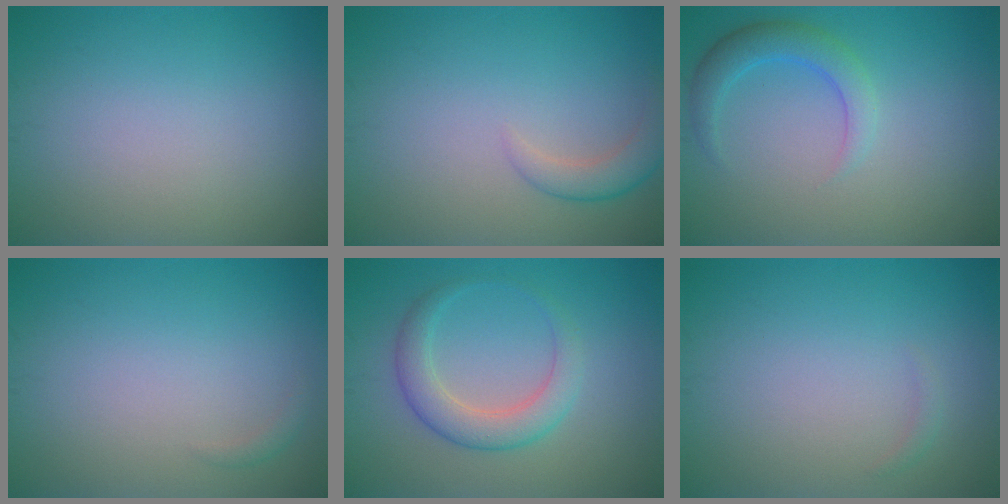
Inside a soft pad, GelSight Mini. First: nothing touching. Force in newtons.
{"total": 2.6, "press": 2.6, "slide": 0.2}
{"total": 2.9, "press": 2.9, "slide": 0.1}
{"total": 0.6, "press": 0.6, "slide": 0.1}
{"total": 3.6, "press": 3.6, "slide": 0.3}
{"total": 0.5, "press": 0.5, "slide": 0.0}